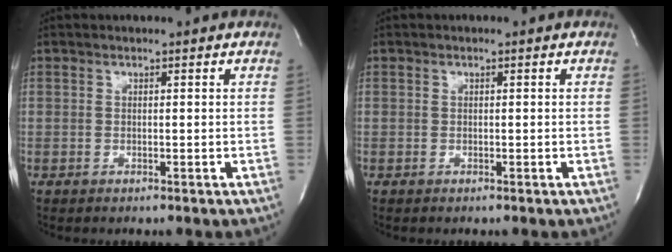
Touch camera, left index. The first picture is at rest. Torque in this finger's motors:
{"motor_torque": [0.00, 0.00, 0.00, 0.00]}